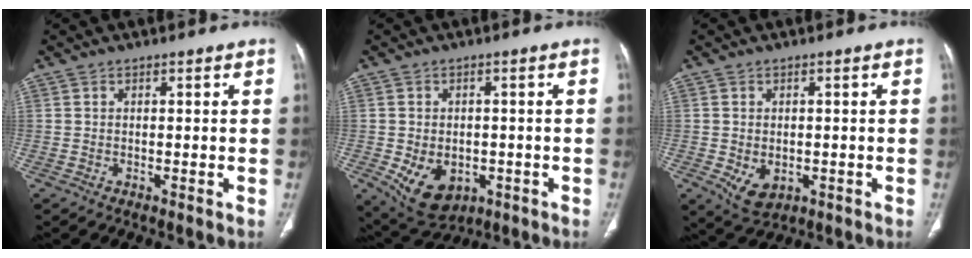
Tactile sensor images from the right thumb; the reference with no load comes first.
{"total": 9.9, "force": [-3.1, 7.0, 6.2], "torque": [-0.088, 0.005, -0.029]}
{"total": 5.3, "force": [-1.3, 3.7, 3.5], "torque": [-0.054, -0.001, -0.005]}